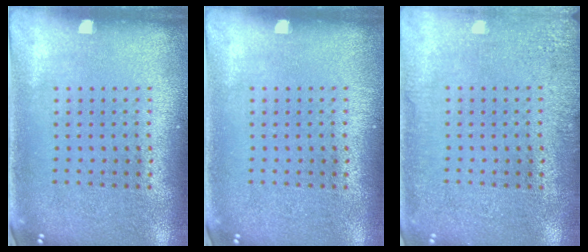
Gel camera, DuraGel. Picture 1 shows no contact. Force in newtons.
{"total": 0.0}
{"total": 2.5, "press": 2.4, "slide": 0.5}